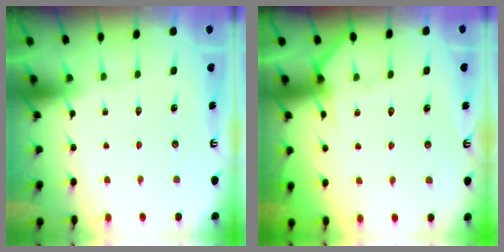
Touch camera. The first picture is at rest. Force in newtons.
{"total": 5.7, "press": 5.6, "slide": 0.6}